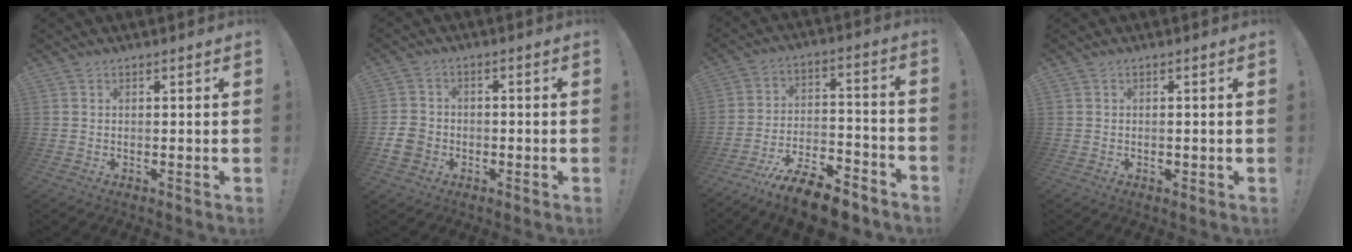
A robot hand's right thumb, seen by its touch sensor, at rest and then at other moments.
{"total": 10.5, "force": [-3.5, 8.9, 4.3], "torque": [-0.078, 0.030, -0.064]}
{"total": 15.0, "force": [-11.8, 4.7, 8.1], "torque": [-0.122, 0.078, -0.202]}
{"total": 0.8, "force": [-0.4, 0.5, 0.4], "torque": [0.001, -0.002, -0.008]}